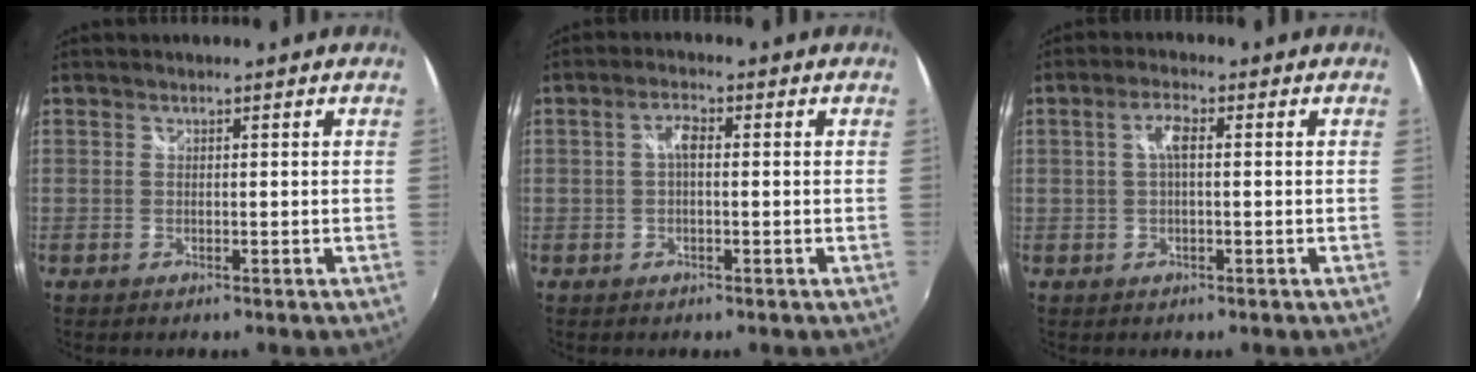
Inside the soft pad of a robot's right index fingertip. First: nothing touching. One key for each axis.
{"total": 2.4, "fx": 0.0, "fy": 1.0, "fz": 2.2, "tx": -0.043, "ty": 0.008, "tz": -0.002}
{"total": 2.9, "fx": 0.3, "fy": 0.8, "fz": 2.8, "tx": -0.056, "ty": 0.007, "tz": 0.005}